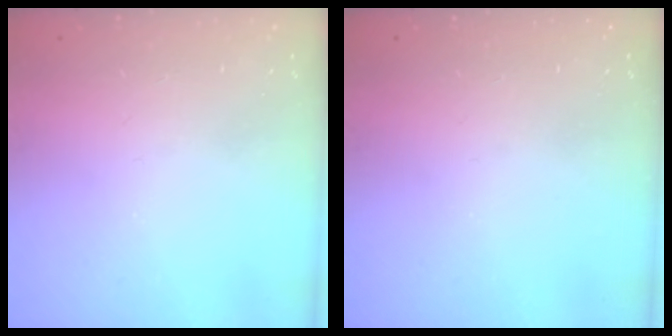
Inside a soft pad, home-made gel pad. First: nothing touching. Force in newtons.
{"total": 0.0}